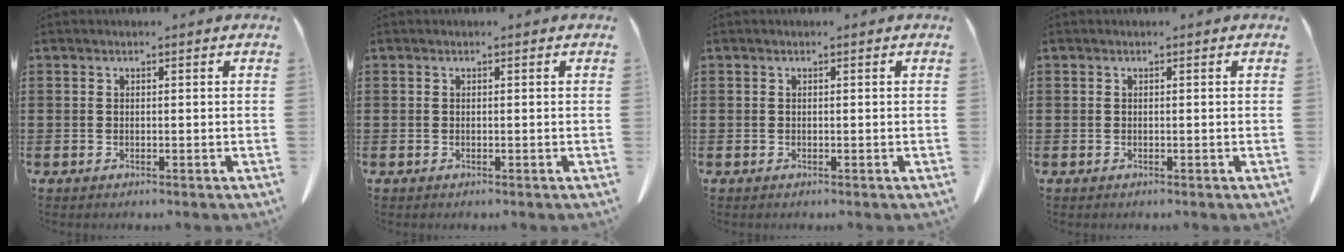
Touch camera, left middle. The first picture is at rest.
{"total": 0.0}
{"total": 0.0}
{"total": 0.0}